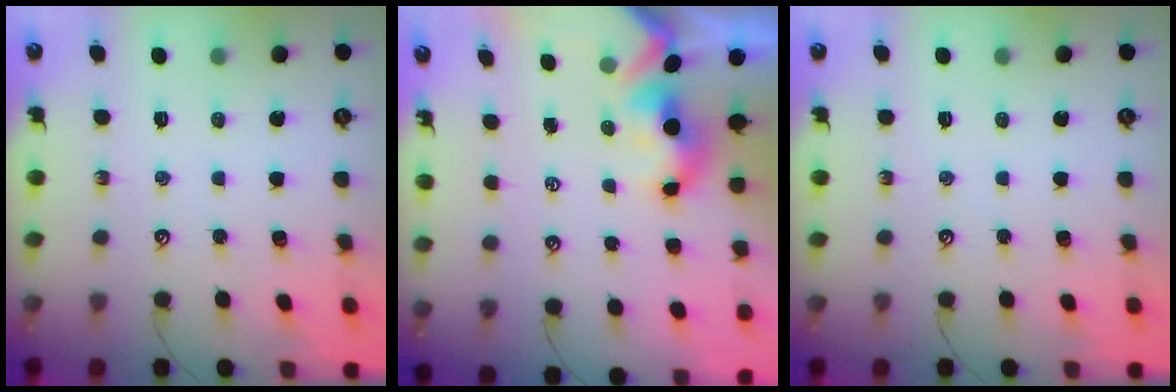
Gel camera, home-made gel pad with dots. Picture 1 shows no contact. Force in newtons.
{"total": 2.1, "press": 1.9, "slide": 0.7}
{"total": 0.0}